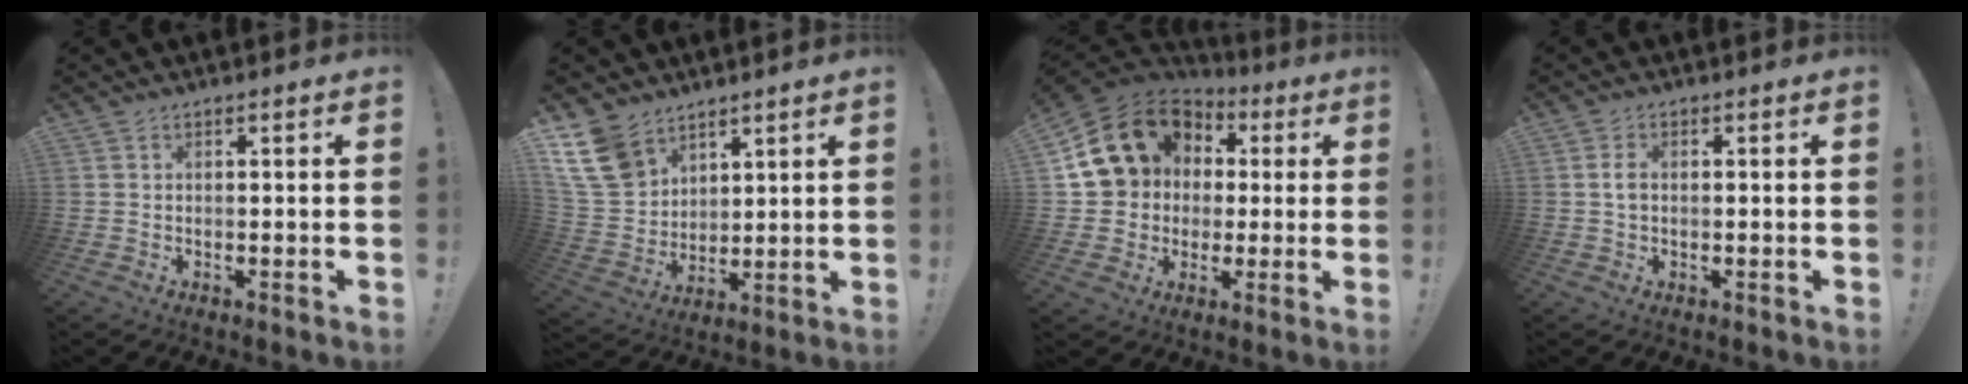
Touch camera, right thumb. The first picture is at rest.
{"total": 14.2, "force": [9.2, 9.3, 5.7], "torque": [-0.118, -0.048, 0.186]}
{"total": 18.1, "force": [5.1, 15.2, 8.4], "torque": [-0.131, -0.016, 0.119]}
{"total": 2.3, "force": [0.1, 1.4, 1.8], "torque": [-0.031, 0.005, 0.000]}